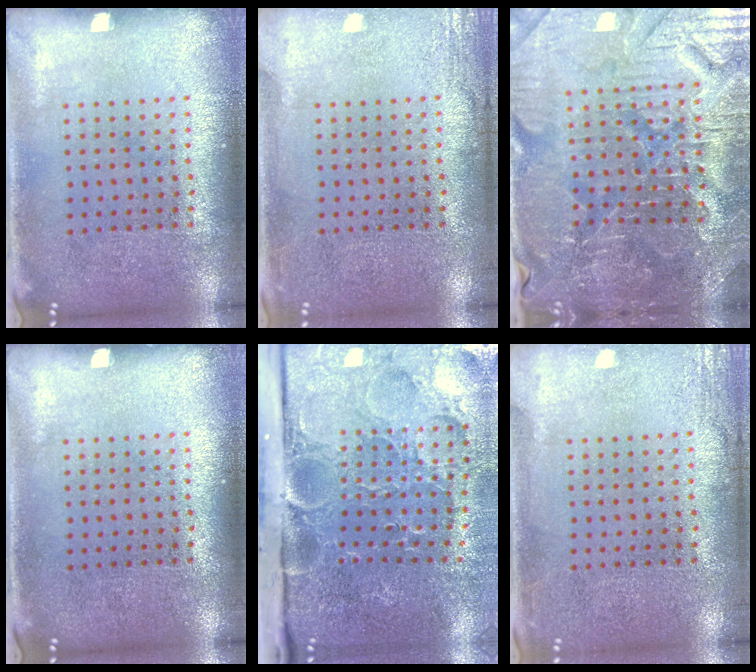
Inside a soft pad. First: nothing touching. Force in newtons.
{"total": 2.2, "press": 2.2, "slide": 0.4}
{"total": 4.3, "press": 4.2, "slide": 0.8}
{"total": 0.0}
{"total": 5.3, "press": 4.2, "slide": 3.3}
{"total": 2.2, "press": 2.2, "slide": 0.4}